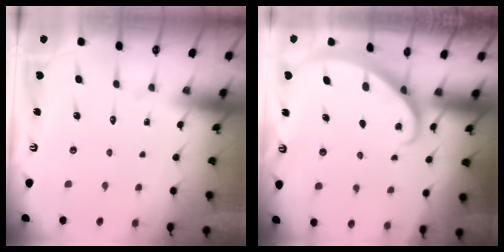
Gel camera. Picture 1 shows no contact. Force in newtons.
{"total": 1.9, "press": 1.9, "slide": 0.2}